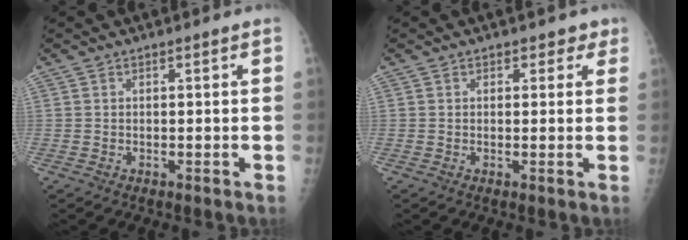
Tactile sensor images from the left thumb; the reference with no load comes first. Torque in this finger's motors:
{"motor_torque": [-0.28, -0.07, -0.11, -0.13, 0.03]}